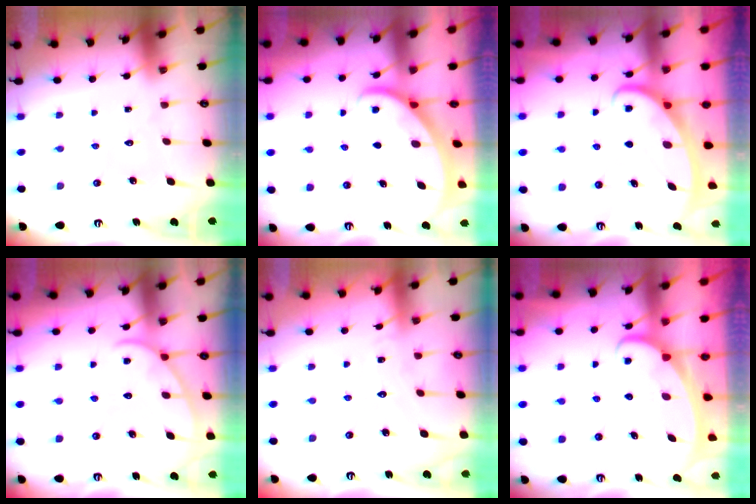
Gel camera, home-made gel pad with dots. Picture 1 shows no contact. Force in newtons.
{"total": 1.9, "press": 1.9, "slide": 0.2}
{"total": 2.6, "press": 2.6, "slide": 0.5}
{"total": 4.0, "press": 4.0, "slide": 0.4}
{"total": 5.1, "press": 5.0, "slide": 0.7}
{"total": 2.6, "press": 2.6, "slide": 0.3}